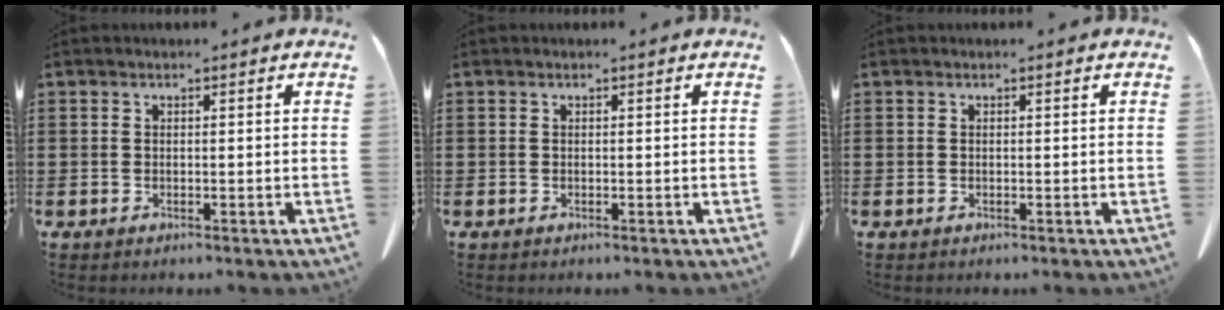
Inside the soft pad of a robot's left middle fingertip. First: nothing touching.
{"total": 0.0}
{"total": 0.0}